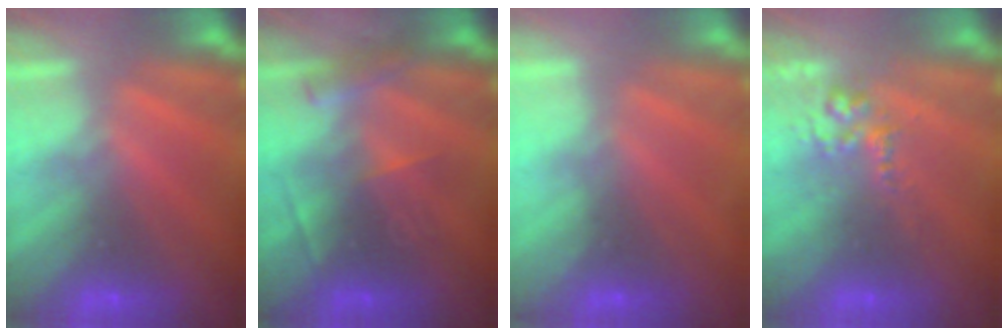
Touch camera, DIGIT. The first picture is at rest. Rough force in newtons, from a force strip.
{"total": 2.9}
{"total": 2.3}
{"total": 2.8}